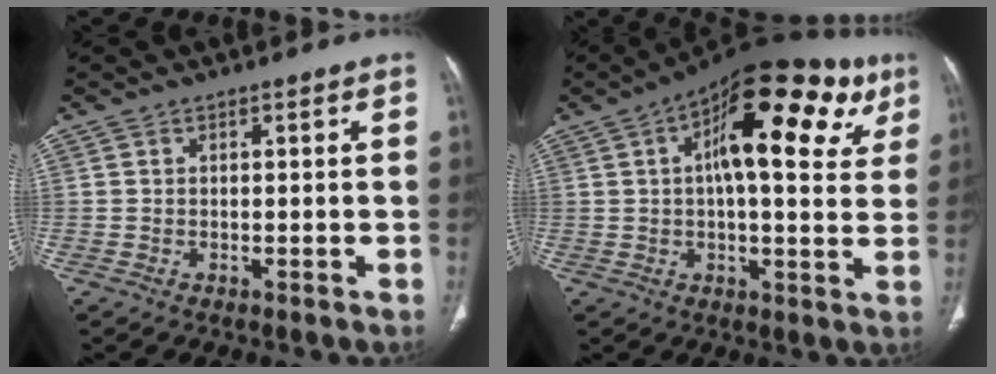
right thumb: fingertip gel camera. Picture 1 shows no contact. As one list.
[{"total": 23.3, "force": [8.3, 9.8, 19.5], "torque": [-0.250, 0.014, 0.110]}]